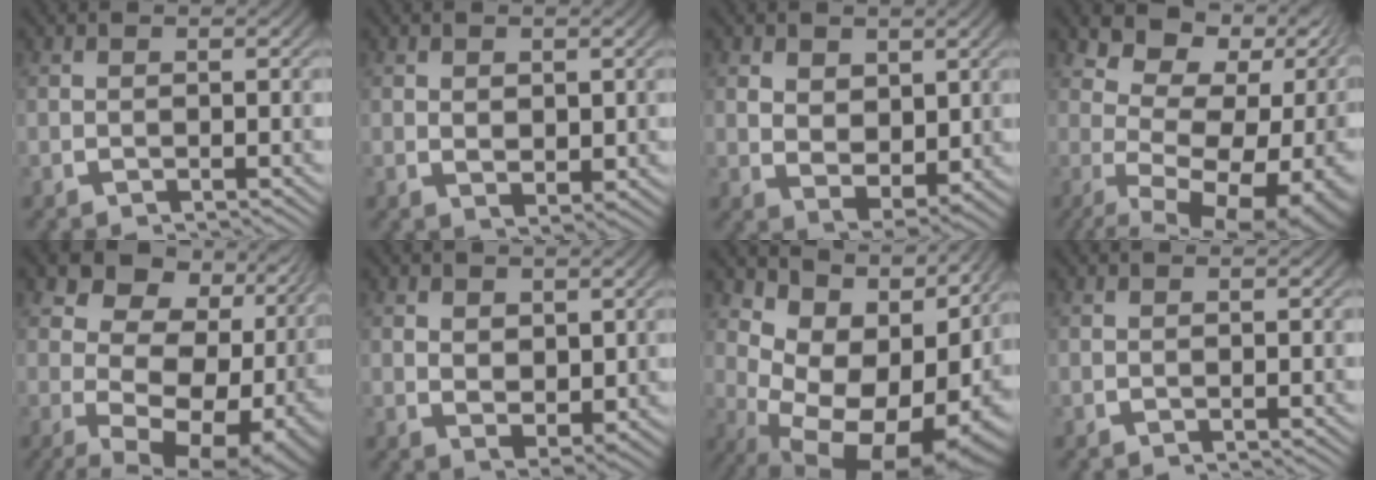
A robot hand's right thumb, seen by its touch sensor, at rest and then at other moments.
{"total": 2.0, "force": [0.4, 1.4, 1.3], "torque": [-0.027, -0.018, 0.020]}
{"total": 4.5, "force": [0.7, 3.2, 3.0], "torque": [-0.066, -0.030, 0.026]}
{"total": 14.7, "force": [-0.9, 8.9, 11.7], "torque": [-0.190, -0.040, 0.004]}
{"total": 16.4, "force": [-1.7, 10.5, 12.5], "torque": [-0.209, -0.055, -0.005]}
{"total": 3.2, "force": [0.6, 2.3, 2.1], "torque": [-0.042, -0.023, 0.025]}
{"total": 16.4, "force": [-0.1, 10.0, 13.1], "torque": [-0.211, -0.036, 0.024]}
{"total": 0.0}